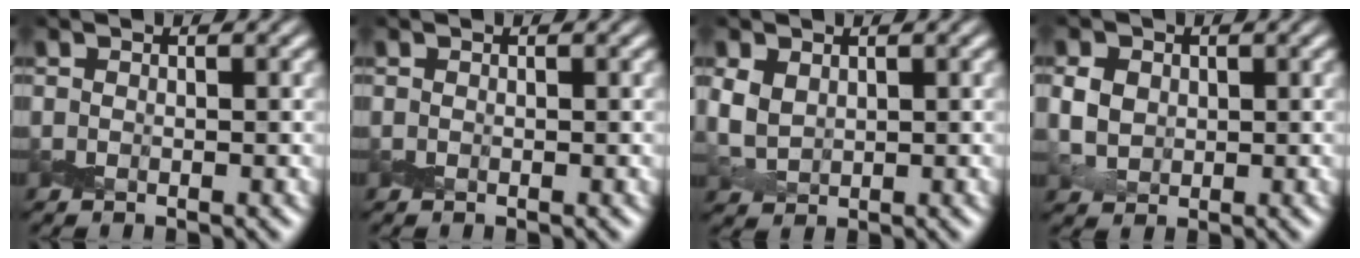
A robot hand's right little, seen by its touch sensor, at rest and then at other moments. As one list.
[{"total": 0.0}, {"total": 2.4, "force": [0.8, 1.7, 1.5], "torque": [-0.048, 0.000, 0.017]}, {"total": 2.5, "force": [0.3, 2.0, 1.4], "torque": [-0.040, 0.001, 0.005]}]